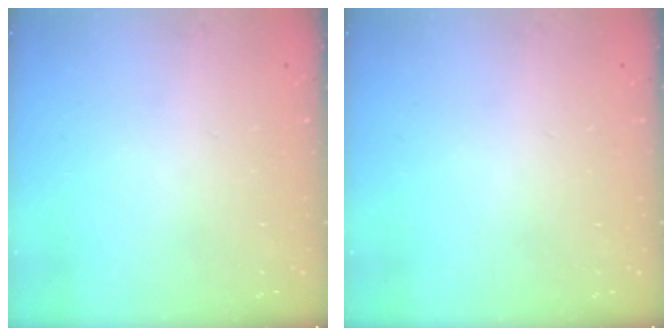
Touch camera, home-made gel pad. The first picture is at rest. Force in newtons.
{"total": 0.0}